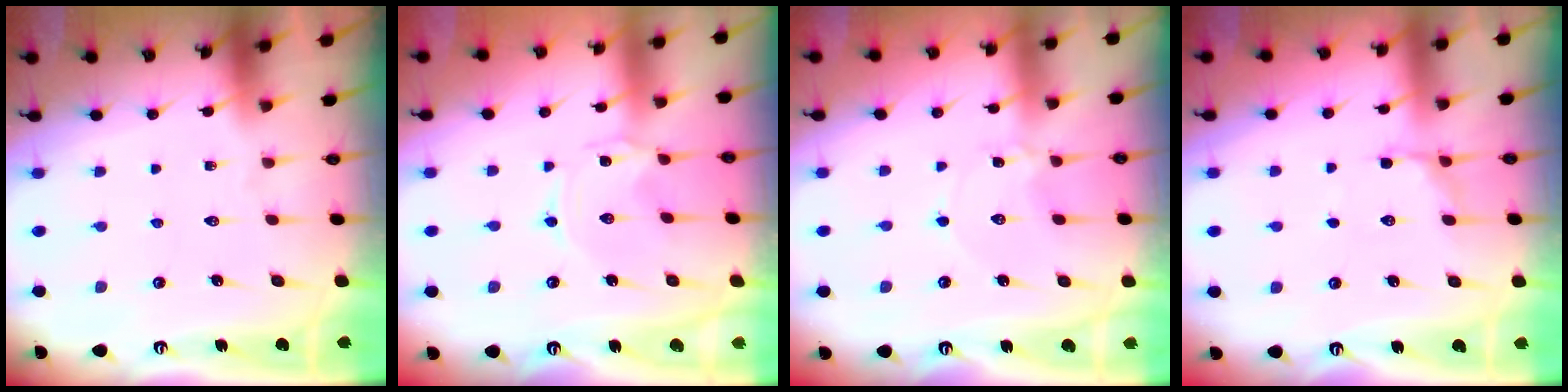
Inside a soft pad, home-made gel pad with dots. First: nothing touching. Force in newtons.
{"total": 0.0}
{"total": 1.6, "press": 1.6, "slide": 0.1}
{"total": 4.5, "press": 4.2, "slide": 1.8}